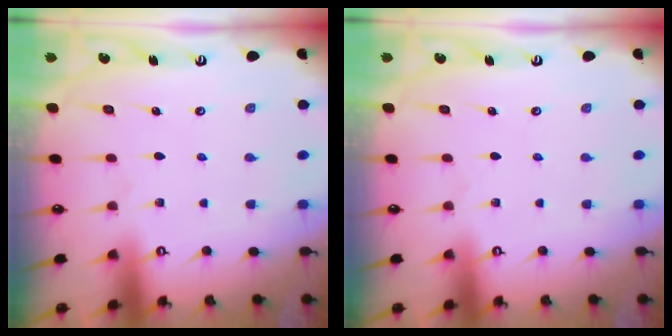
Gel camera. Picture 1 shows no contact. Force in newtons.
{"total": 0.0}